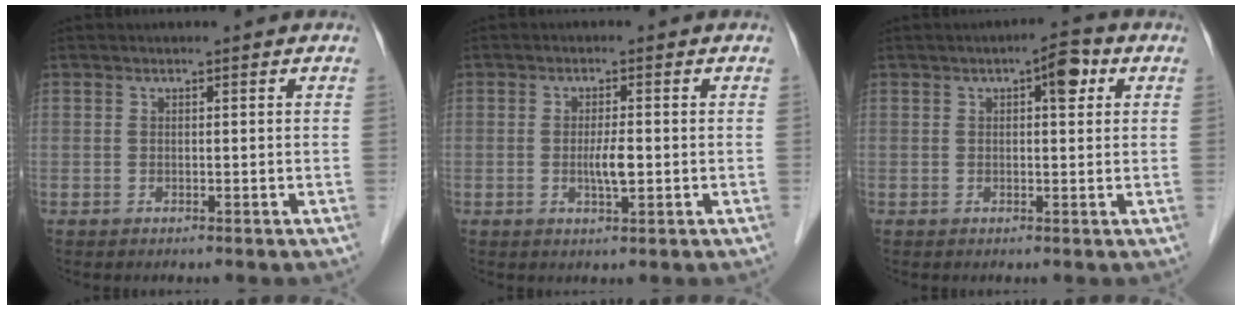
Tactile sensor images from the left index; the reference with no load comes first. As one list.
[{"total": 3.0, "force": [-0.4, 0.5, 3.0], "torque": [-0.059, -0.003, -0.006]}, {"total": 4.0, "force": [1.6, 1.3, 3.5], "torque": [-0.048, 0.013, 0.016]}]